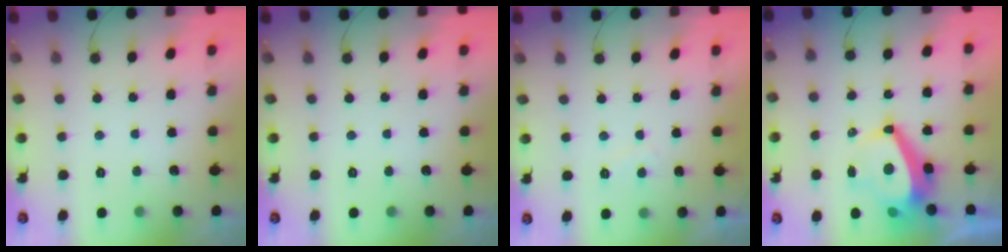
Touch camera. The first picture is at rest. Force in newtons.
{"total": 0.0}
{"total": 1.1, "press": 1.0, "slide": 0.6}
{"total": 10.2, "press": 10.1, "slide": 1.4}